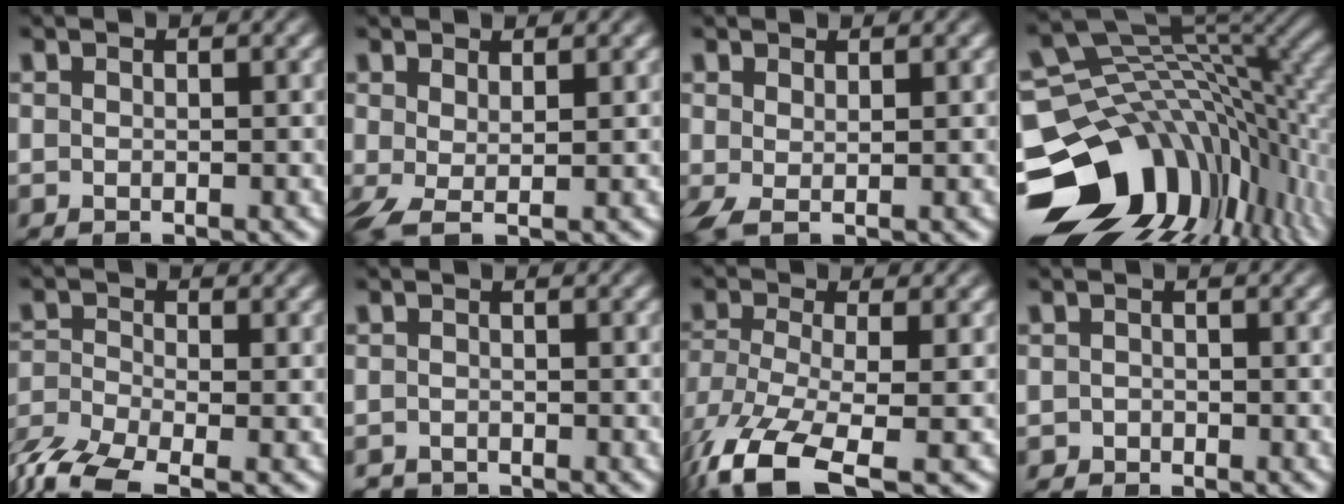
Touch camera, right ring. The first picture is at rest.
{"total": 1.7, "force": [-0.4, 0.4, 1.6], "torque": [-0.044, -0.025, 0.010]}
{"total": 0.9, "force": [0.2, -0.3, 0.8], "torque": [-0.019, -0.014, 0.013]}
{"total": 20.3, "force": [-4.4, 14.2, 13.9], "torque": [-0.227, -0.051, -0.055]}
{"total": 5.0, "force": [-3.5, 2.3, 2.8], "torque": [-0.076, -0.033, -0.045]}
{"total": 1.5, "force": [-1.5, 0.2, -0.3], "torque": [0.002, -0.020, -0.018]}
{"total": 7.9, "force": [-4.2, 3.9, 5.4], "torque": [-0.138, -0.064, -0.038]}
{"total": 1.0, "force": [-0.8, 0.4, -0.6], "torque": [0.010, -0.013, -0.010]}